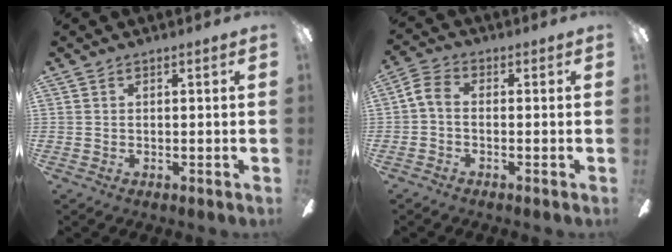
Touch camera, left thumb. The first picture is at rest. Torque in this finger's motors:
{"motor_torque": [0.06, 0.20, 0.43, 0.20, 0.09]}